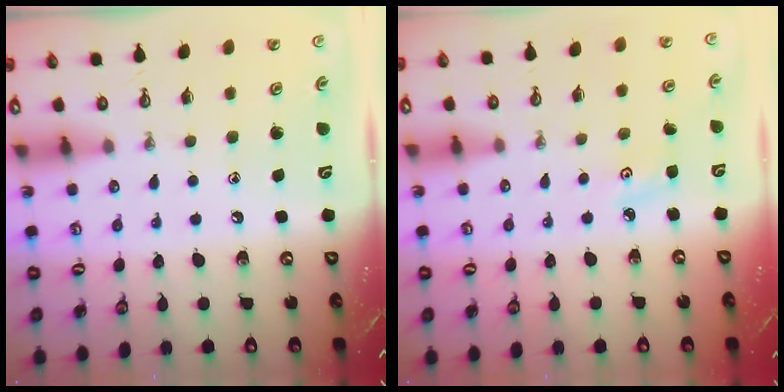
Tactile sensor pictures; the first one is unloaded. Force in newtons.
{"total": 2.7, "press": 2.6, "slide": 0.4}